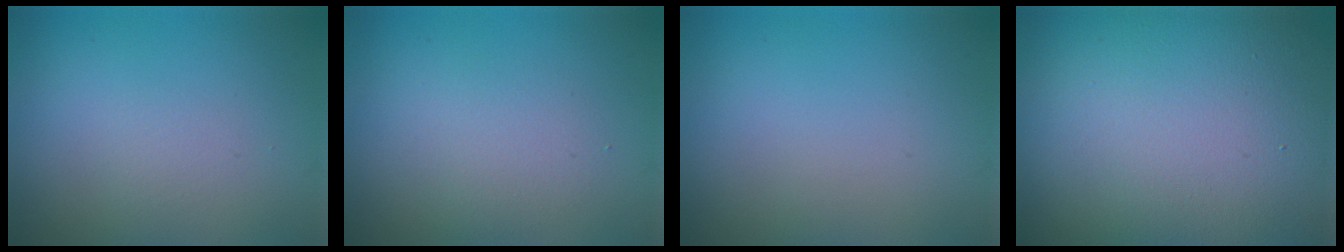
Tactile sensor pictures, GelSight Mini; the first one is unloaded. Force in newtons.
{"total": 2.2, "press": 2.2, "slide": 0.2}
{"total": 0.0}
{"total": 22.6, "press": 22.5, "slide": 0.6}